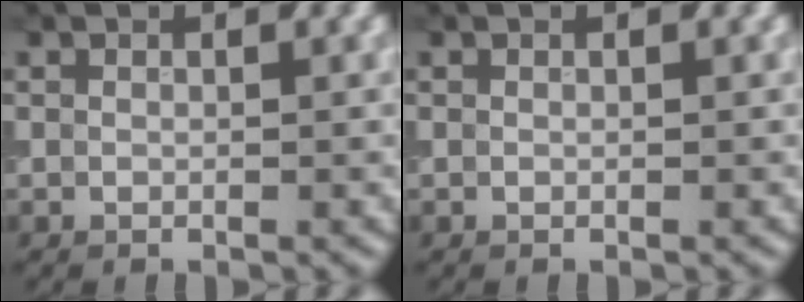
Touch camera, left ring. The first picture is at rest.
{"total": 0.0}